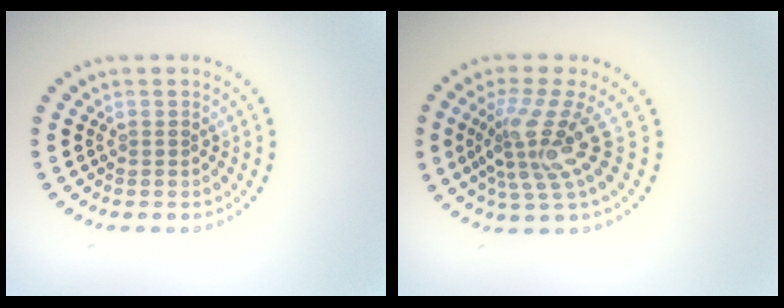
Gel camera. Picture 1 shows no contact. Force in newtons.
{"total": 4.4, "press": 3.0, "slide": 3.3}